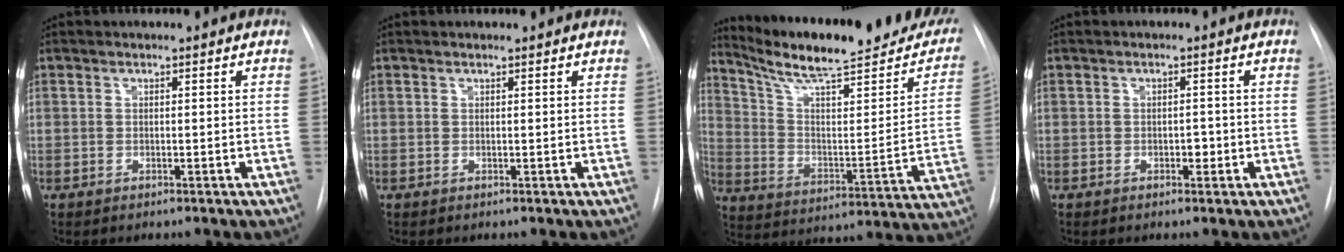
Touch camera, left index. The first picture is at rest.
{"total": 1.2, "force": [1.2, 0.1, 0.2], "torque": [-0.011, 0.009, 0.015]}
{"total": 26.0, "force": [21.8, 4.0, 13.6], "torque": [-0.206, -0.038, 0.306]}
{"total": 1.4, "force": [-0.4, 0.9, 1.0], "torque": [-0.014, 0.002, -0.005]}